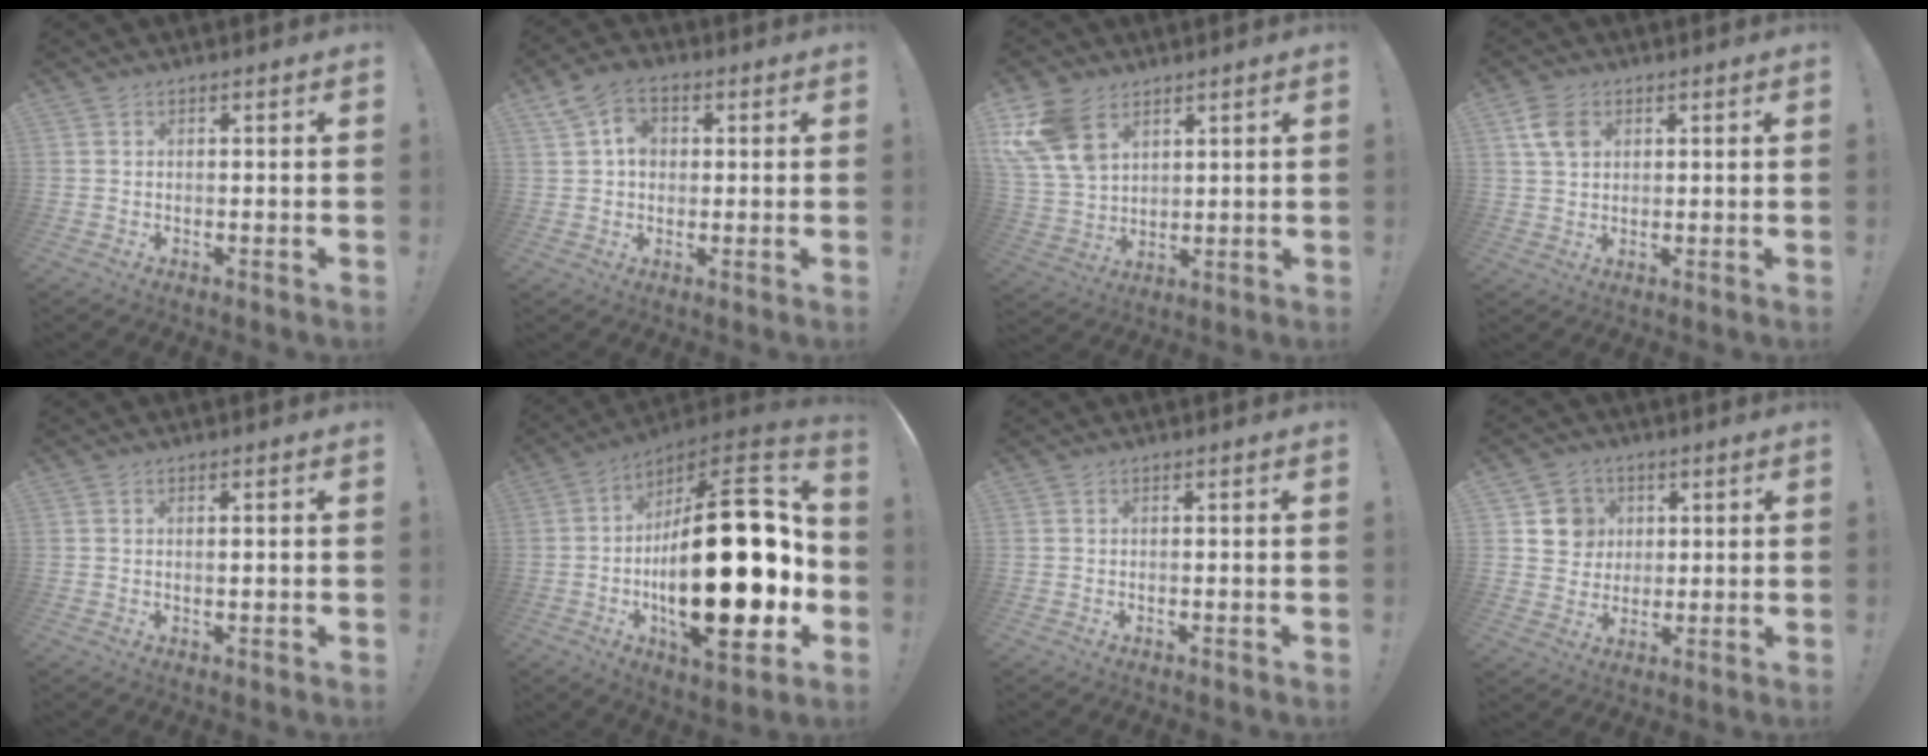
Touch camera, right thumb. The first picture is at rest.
{"total": 8.5, "force": [2.3, 6.6, 4.8], "torque": [-0.072, 0.003, 0.046]}
{"total": 14.5, "force": [7.5, 9.6, 7.9], "torque": [-0.154, -0.035, 0.147]}
{"total": 6.9, "force": [2.6, 5.1, 3.8], "torque": [-0.063, -0.002, 0.049]}
{"total": 1.1, "force": [0.4, -0.1, 1.0], "torque": [-0.014, -0.003, 0.004]}
{"total": 35.2, "force": [-3.7, 14.5, 31.8], "torque": [-0.500, 0.017, -0.049]}
{"total": 0.0}
{"total": 8.6, "force": [2.9, 8.0, 1.3], "torque": [-0.007, -0.020, 0.060]}